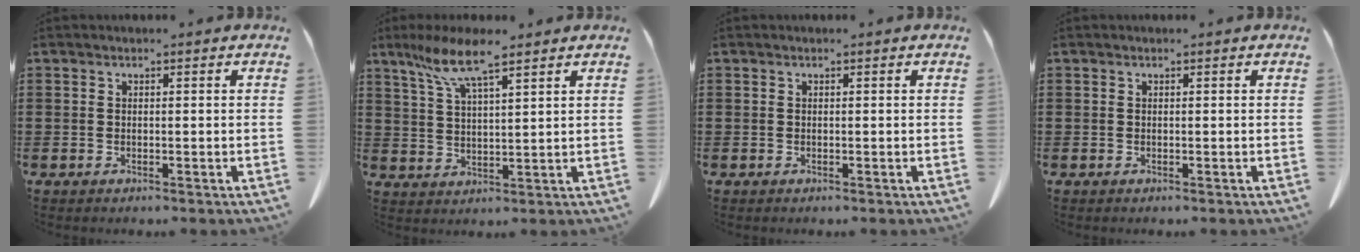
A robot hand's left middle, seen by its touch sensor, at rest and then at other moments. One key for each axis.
{"total": 7.8, "fx": 5.5, "fy": 1.2, "fz": 5.5, "tx": -0.121, "ty": -0.008, "tz": 0.097}
{"total": 0.0}
{"total": 0.0}